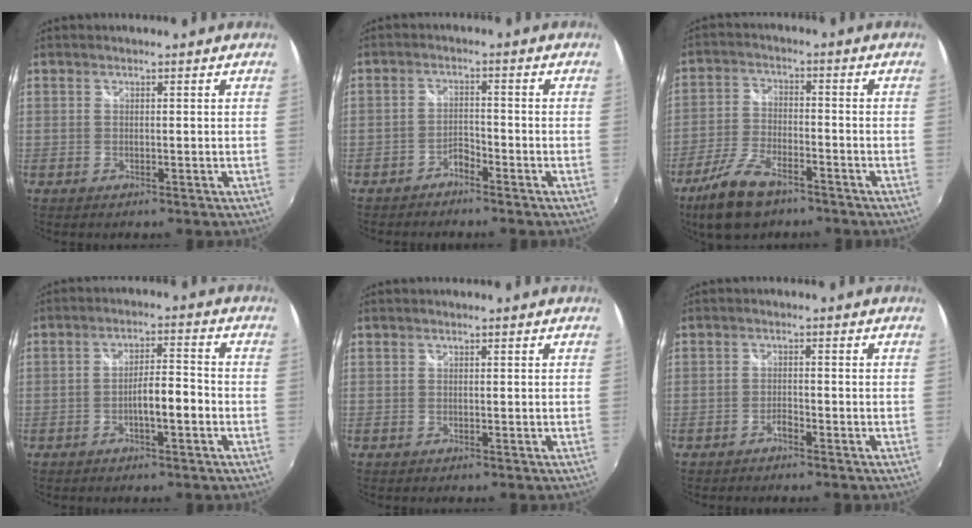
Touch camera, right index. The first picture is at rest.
{"total": 2.4, "force": [-2.2, 0.8, 0.7], "torque": [-0.019, 0.007, -0.038]}
{"total": 11.2, "force": [-7.8, 4.5, 6.7], "torque": [-0.154, -0.011, -0.147]}
{"total": 5.5, "force": [-2.2, 0.8, 5.0], "torque": [-0.085, 0.011, -0.030]}
{"total": 0.0}
{"total": 1.3, "force": [-1.2, 0.3, 0.5], "torque": [-0.011, 0.002, -0.022]}